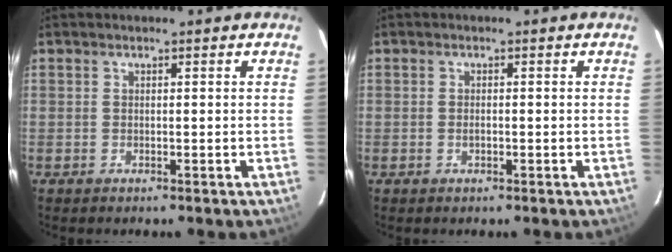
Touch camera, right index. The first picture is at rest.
{"total": 1.0, "force": [-0.4, 0.4, 0.7], "torque": [-0.015, 0.003, -0.007]}